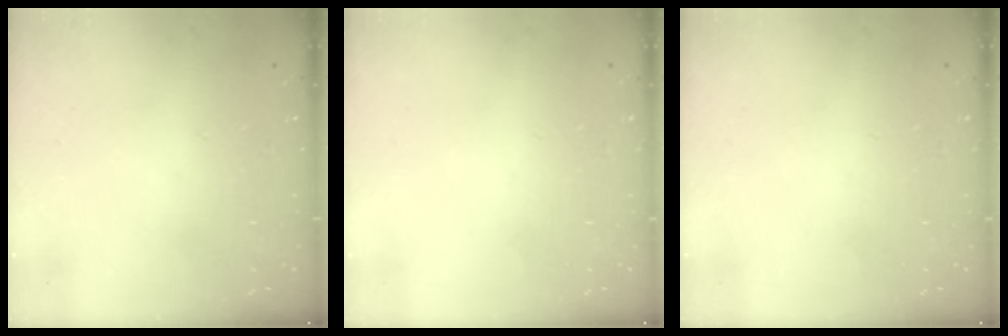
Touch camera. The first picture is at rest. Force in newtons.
{"total": 0.0}
{"total": 0.0}